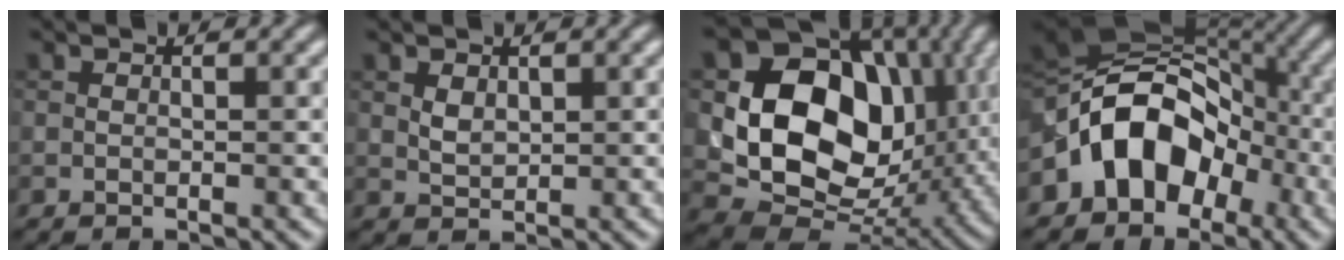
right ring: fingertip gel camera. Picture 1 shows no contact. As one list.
[{"total": 1.4, "force": [0.7, 0.9, 0.8], "torque": [-0.018, -0.001, 0.017]}, {"total": 14.5, "force": [2.1, 11.3, 8.9], "torque": [-0.148, -0.015, 0.034]}, {"total": 9.6, "force": [-3.1, 7.1, 5.7], "torque": [-0.070, 0.022, -0.074]}]